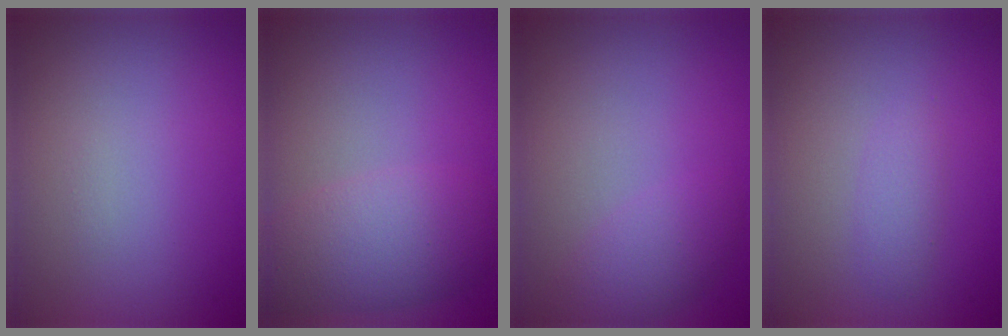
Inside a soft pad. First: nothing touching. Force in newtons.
{"total": 5.0, "press": 5.0, "slide": 0.4}
{"total": 2.3, "press": 2.3, "slide": 0.1}
{"total": 1.3, "press": 1.3, "slide": 0.0}